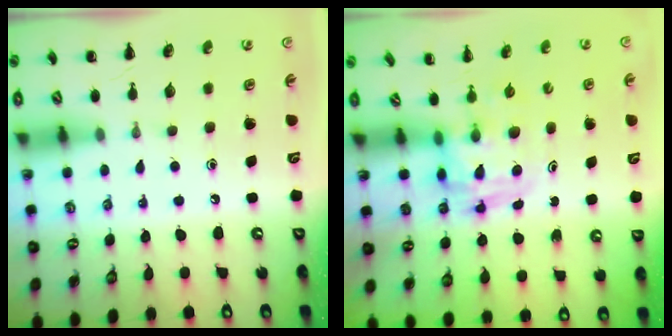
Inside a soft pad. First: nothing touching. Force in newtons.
{"total": 3.5, "press": 3.5, "slide": 0.6}